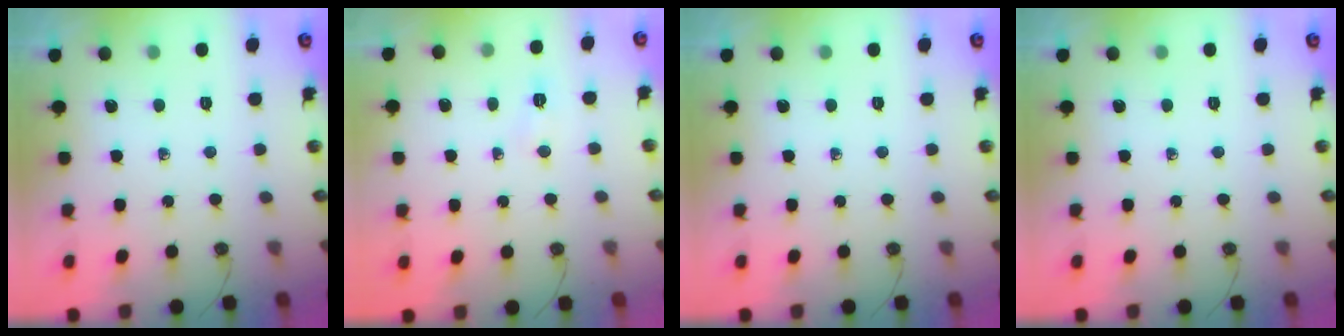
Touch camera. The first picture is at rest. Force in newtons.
{"total": 2.5, "press": 2.4, "slide": 0.4}
{"total": 0.0}
{"total": 0.0}